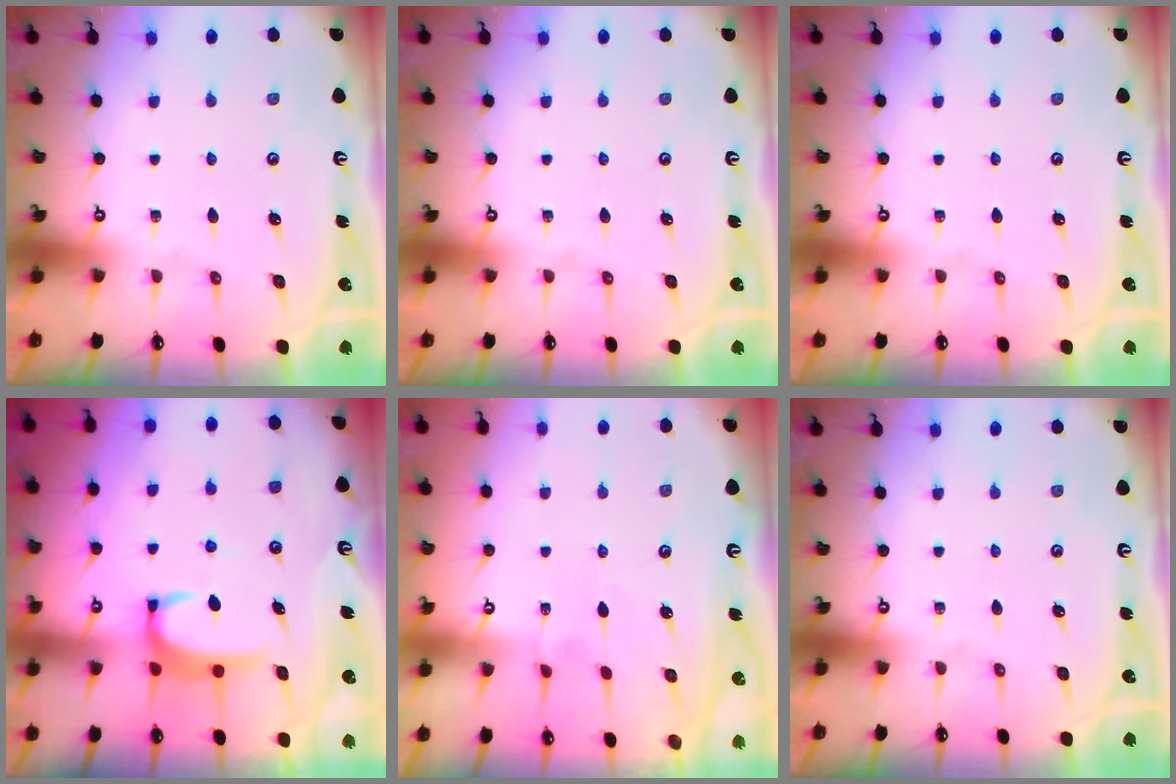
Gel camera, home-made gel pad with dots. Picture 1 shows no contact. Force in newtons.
{"total": 0.0}
{"total": 0.0}
{"total": 4.0, "press": 4.0, "slide": 0.7}
{"total": 4.4, "press": 4.4, "slide": 0.1}
{"total": 0.0}